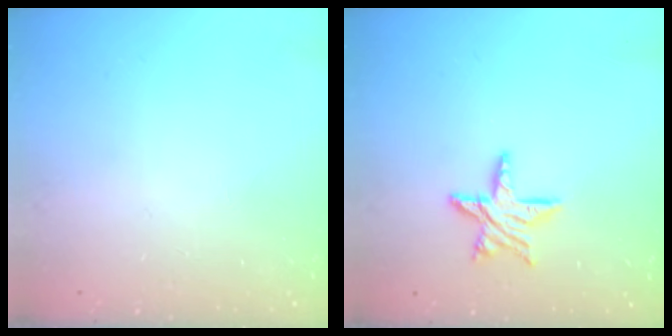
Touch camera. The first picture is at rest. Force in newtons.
{"total": 10.6, "press": 10.6, "slide": 0.8}